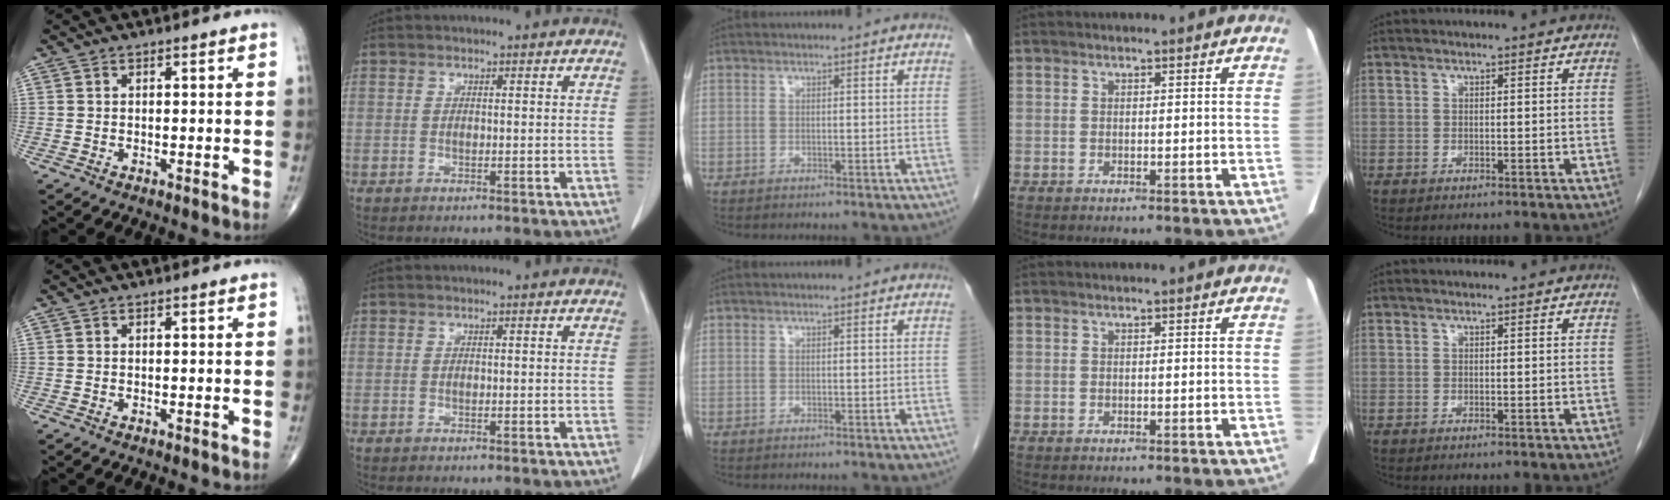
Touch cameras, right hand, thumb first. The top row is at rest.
{}